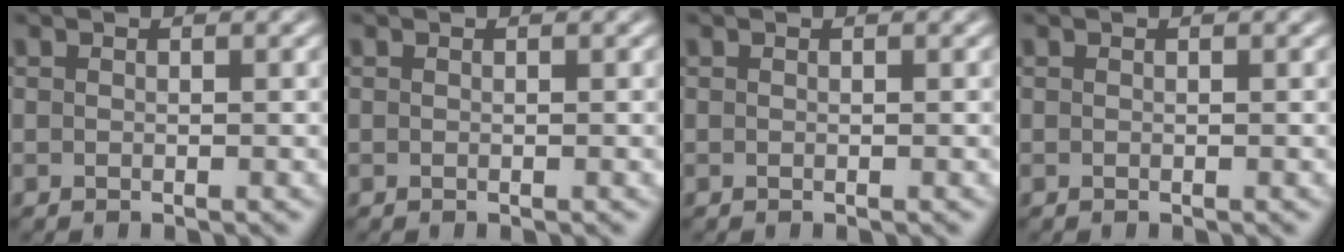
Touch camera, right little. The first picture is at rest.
{"total": 0.0}
{"total": 0.0}
{"total": 0.0}